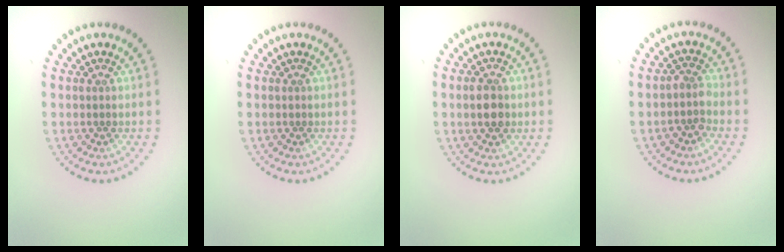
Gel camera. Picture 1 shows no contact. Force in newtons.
{"total": 0.0}
{"total": 2.8, "press": 2.8, "slide": 0.0}
{"total": 1.7, "press": 1.4, "slide": 1.0}